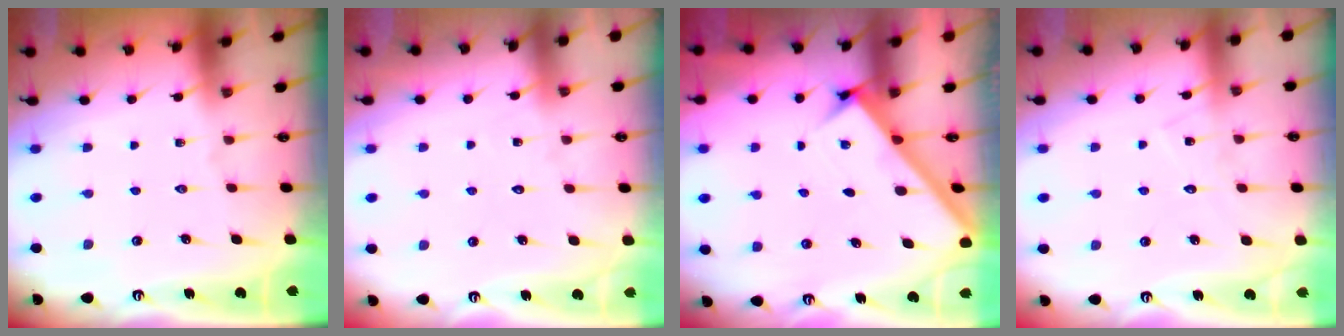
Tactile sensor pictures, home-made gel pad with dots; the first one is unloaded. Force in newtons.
{"total": 6.0, "press": 6.0, "slide": 0.6}
{"total": 2.8, "press": 2.8, "slide": 0.4}
{"total": 8.1, "press": 8.0, "slide": 0.3}